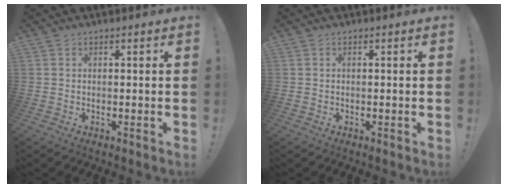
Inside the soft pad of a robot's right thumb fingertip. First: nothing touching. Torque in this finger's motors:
{"motor_torque": [-0.03, 0.14, -0.11, 0.00, 0.00]}